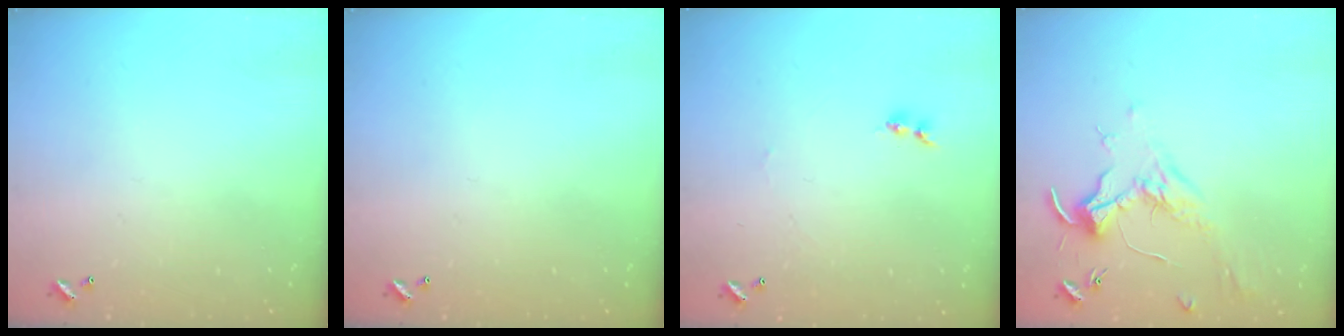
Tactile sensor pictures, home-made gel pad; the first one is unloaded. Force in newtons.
{"total": 0.0}
{"total": 1.1, "press": 0.9, "slide": 0.5}
{"total": 1.7, "press": 1.5, "slide": 0.9}